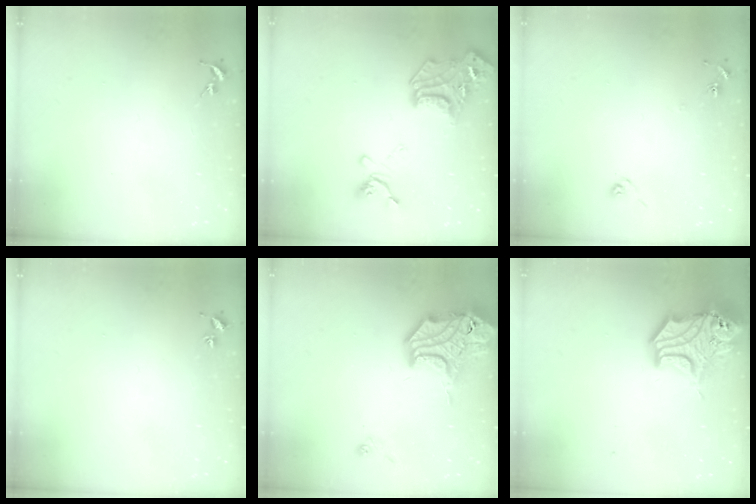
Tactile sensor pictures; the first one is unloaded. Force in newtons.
{"total": 19.5, "press": 19.5, "slide": 0.7}
{"total": 5.4, "press": 5.4, "slide": 0.5}
{"total": 2.1, "press": 2.1, "slide": 0.2}
{"total": 17.2, "press": 17.0, "slide": 2.6}
{"total": 17.7, "press": 17.5, "slide": 2.6}